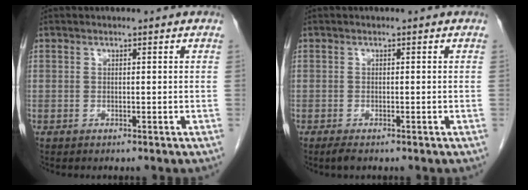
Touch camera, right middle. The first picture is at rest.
{"total": 1.3, "force": [-1.0, 0.3, 0.8], "torque": [-0.021, -0.004, -0.016]}